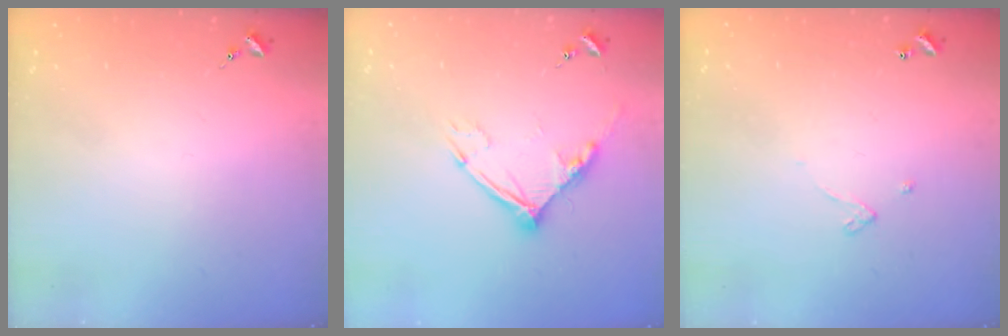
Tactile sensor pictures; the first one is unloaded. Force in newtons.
{"total": 10.7, "press": 10.6, "slide": 1.1}
{"total": 2.6, "press": 2.6, "slide": 0.2}